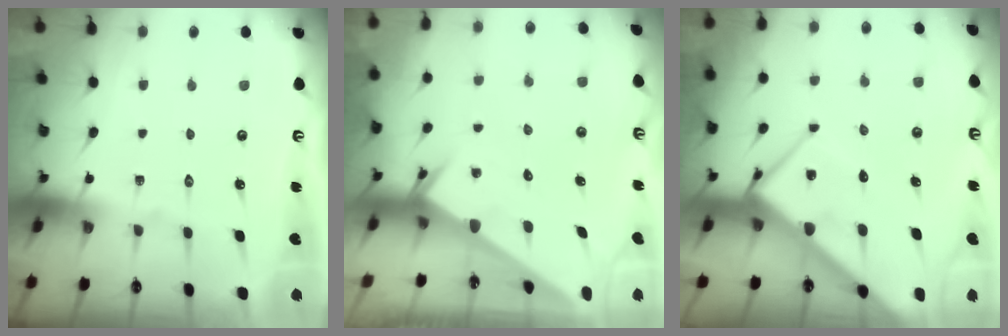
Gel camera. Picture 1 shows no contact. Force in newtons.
{"total": 2.4, "press": 2.4, "slide": 0.1}
{"total": 9.5, "press": 9.5, "slide": 0.9}